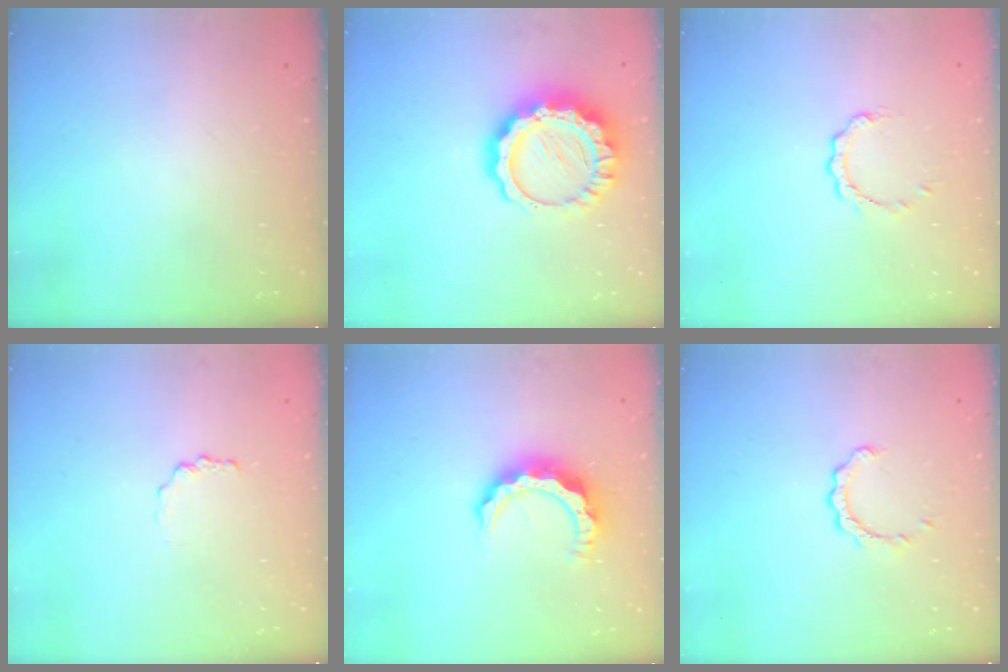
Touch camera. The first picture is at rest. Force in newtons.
{"total": 13.5, "press": 13.4, "slide": 1.1}
{"total": 3.1, "press": 3.1, "slide": 0.3}
{"total": 1.0, "press": 1.0, "slide": 0.2}
{"total": 9.9, "press": 9.8, "slide": 1.1}
{"total": 2.3, "press": 2.3, "slide": 0.2}